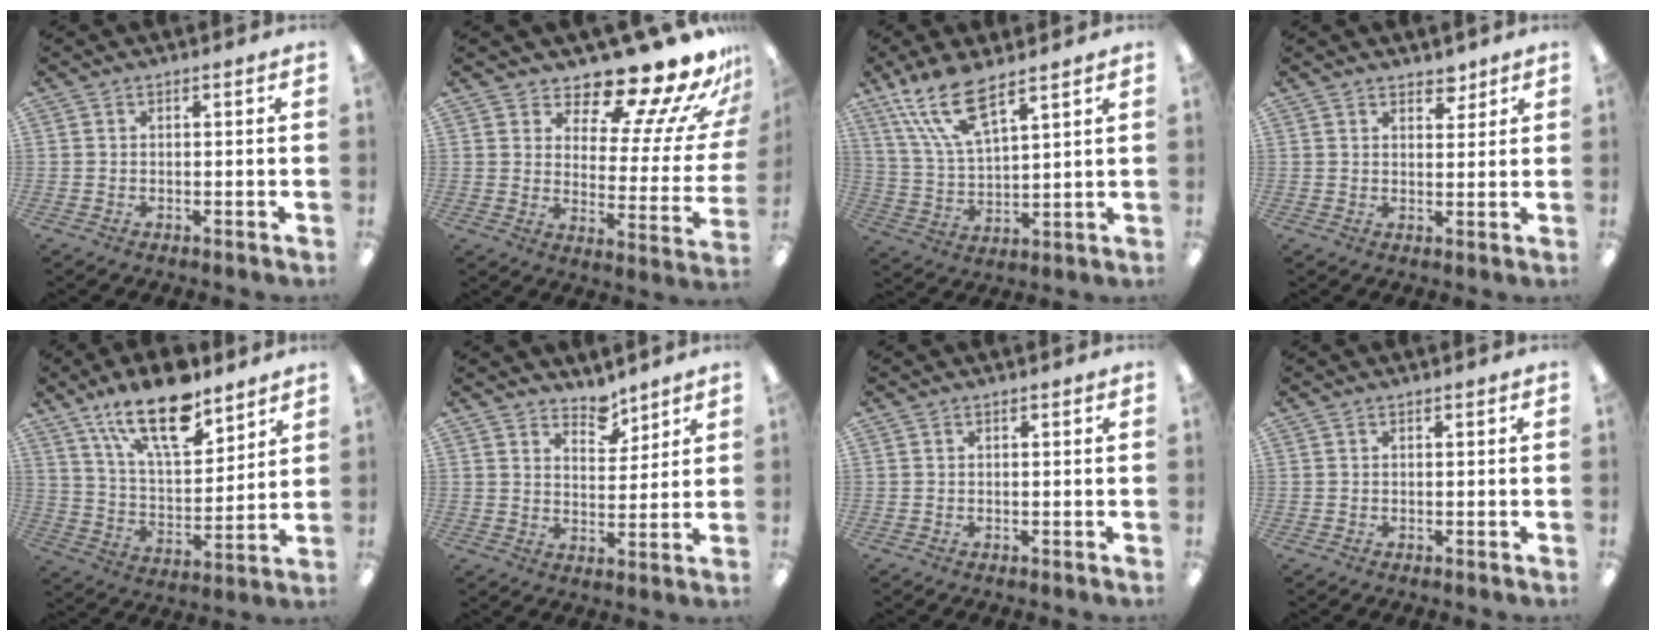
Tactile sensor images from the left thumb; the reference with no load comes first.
{"total": 16.4, "force": [14.2, 3.9, 7.1], "torque": [-0.116, -0.115, 0.236]}
{"total": 13.6, "force": [9.3, 4.5, 8.8], "torque": [-0.189, -0.032, 0.170]}
{"total": 3.6, "force": [3.0, 1.8, 0.9], "torque": [0.002, -0.017, 0.052]}
{"total": 19.0, "force": [13.4, 7.4, 11.2], "torque": [-0.189, -0.068, 0.228]}
{"total": 6.4, "force": [5.6, 2.7, 1.5], "torque": [-0.004, -0.041, 0.098]}
{"total": 0.0}
{"total": 0.0}